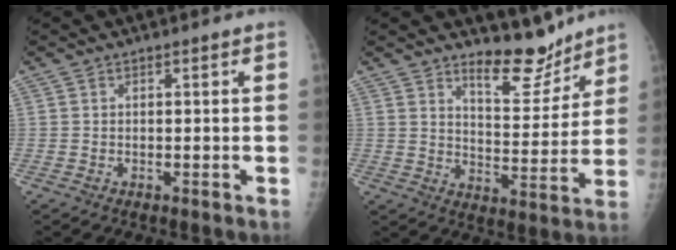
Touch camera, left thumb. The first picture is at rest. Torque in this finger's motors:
{"motor_torque": [0.01, 0.00, 0.13, -0.02, 0.00]}